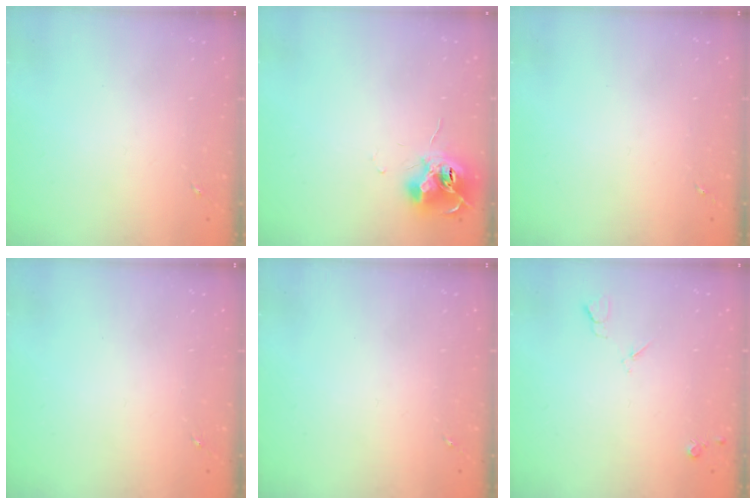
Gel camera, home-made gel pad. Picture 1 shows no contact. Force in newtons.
{"total": 12.3, "press": 12.3, "slide": 0.8}
{"total": 0.0}
{"total": 0.0}
{"total": 0.0}
{"total": 4.1, "press": 4.0, "slide": 0.7}